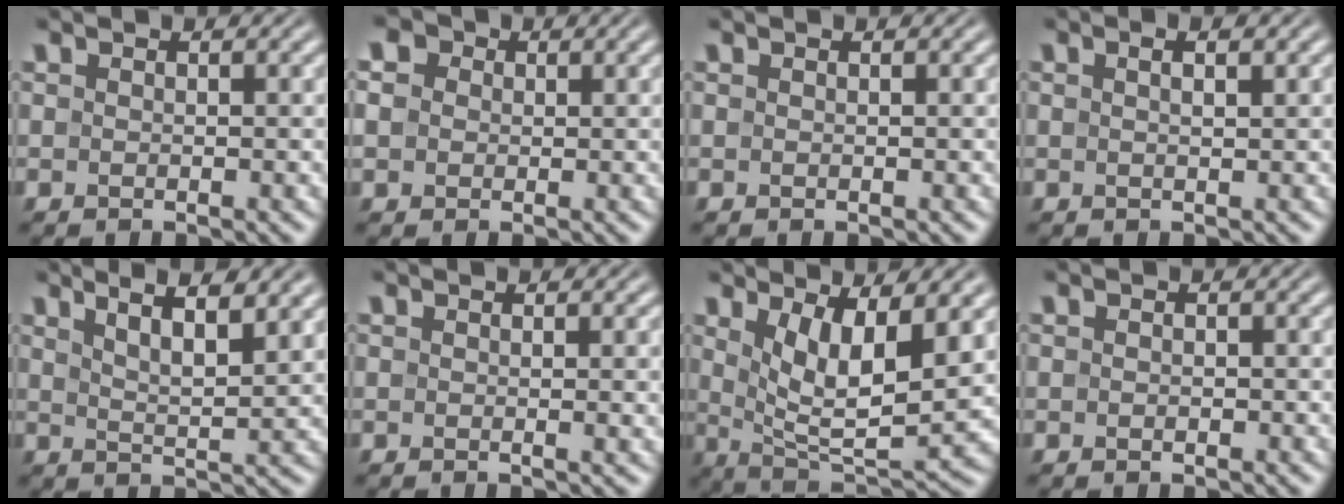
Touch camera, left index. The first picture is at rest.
{"total": 5.5, "force": [1.9, 4.3, 2.8], "torque": [-0.069, 0.025, 0.003]}
{"total": 0.0}
{"total": 1.9, "force": [0.9, 0.5, 1.6], "torque": [-0.015, -0.005, 0.007]}
{"total": 5.9, "force": [4.0, 1.5, 4.0], "torque": [-0.040, 0.017, 0.046]}
{"total": 2.4, "force": [0.1, 0.6, 2.3], "torque": [-0.023, 0.003, -0.001]}
{"total": 6.9, "force": [2.3, 2.3, 6.1], "torque": [-0.117, -0.019, 0.048]}
{"total": 0.5, "force": [-0.1, 0.4, 0.4], "torque": [-0.007, 0.000, 0.000]}